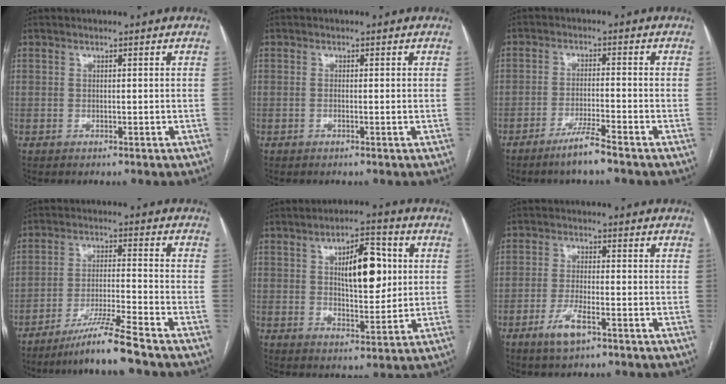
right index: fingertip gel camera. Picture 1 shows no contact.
{"total": 0.9, "force": [-0.2, 0.1, 0.9], "torque": [-0.015, 0.000, -0.003]}
{"total": 4.8, "force": [-3.7, -0.5, 3.0], "torque": [-0.058, -0.009, -0.071]}
{"total": 8.3, "force": [-6.8, -1.8, 4.5], "torque": [-0.079, -0.022, -0.124]}
{"total": 10.1, "force": [2.4, 3.7, 9.1], "torque": [-0.139, 0.011, 0.040]}
{"total": 4.9, "force": [-2.8, 1.0, 3.9], "torque": [-0.084, -0.004, -0.049]}